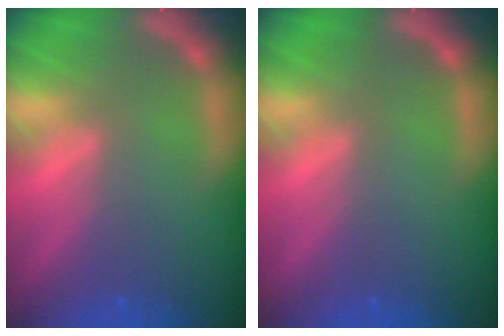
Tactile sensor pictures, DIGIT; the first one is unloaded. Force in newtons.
{"total": 0.0}